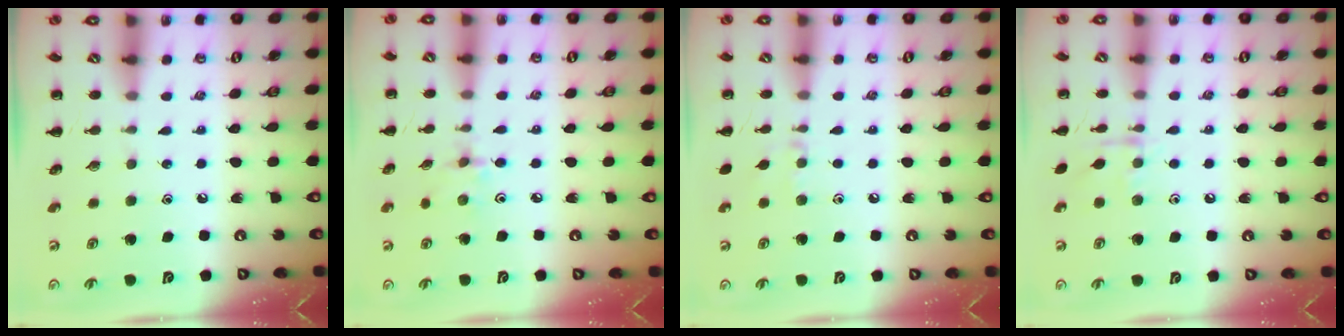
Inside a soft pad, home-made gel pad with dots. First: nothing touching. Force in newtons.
{"total": 2.7, "press": 2.5, "slide": 0.8}
{"total": 6.0, "press": 5.7, "slide": 1.9}
{"total": 7.4, "press": 7.3, "slide": 1.4}